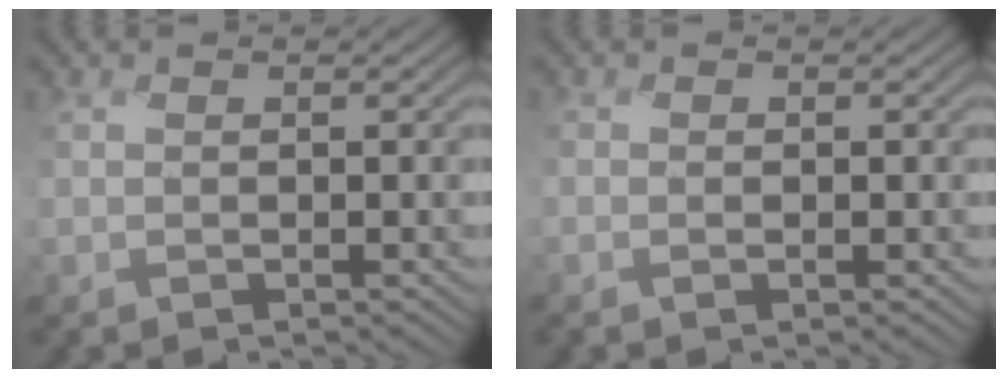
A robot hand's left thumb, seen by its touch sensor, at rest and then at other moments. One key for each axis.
{"total": 0.0}